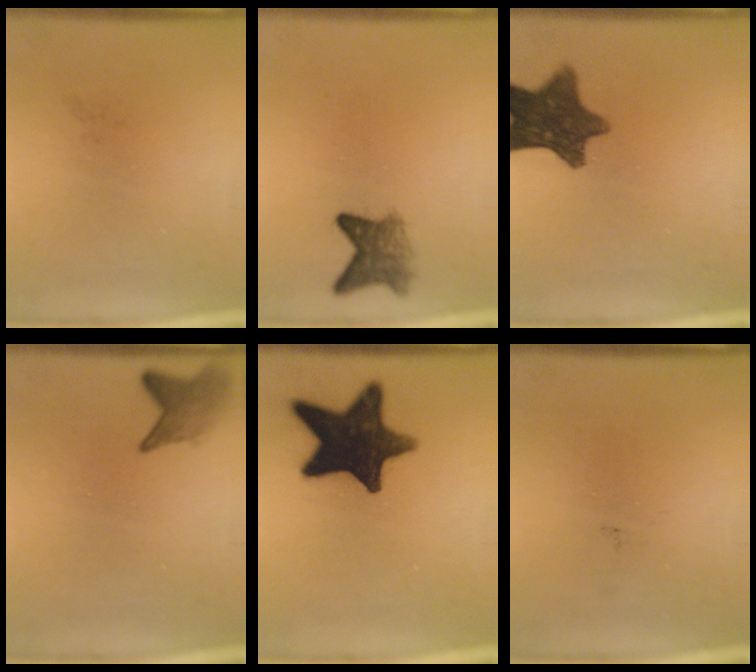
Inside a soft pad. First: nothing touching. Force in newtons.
{"total": 4.0}
{"total": 11.0}
{"total": 2.9}
{"total": 15.5}
{"total": 0.0}